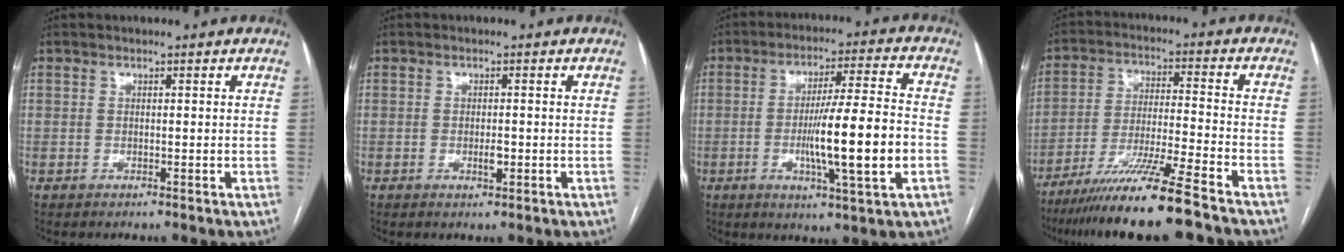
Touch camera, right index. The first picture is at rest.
{"total": 1.1, "force": [-0.3, 0.5, 0.9], "torque": [-0.016, -0.001, -0.003]}
{"total": 13.8, "force": [-2.8, 0.2, 13.5], "torque": [-0.225, -0.007, -0.049]}
{"total": 14.2, "force": [-10.9, -1.3, 9.0], "torque": [-0.158, -0.033, -0.187]}